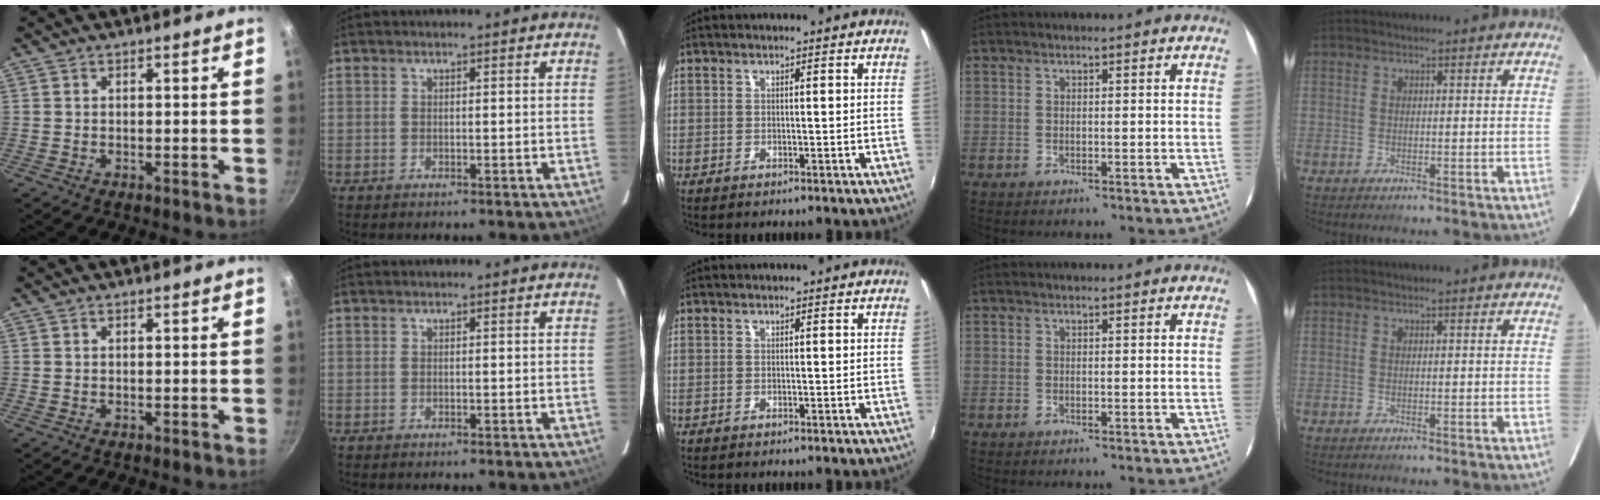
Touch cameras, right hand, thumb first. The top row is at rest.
{}